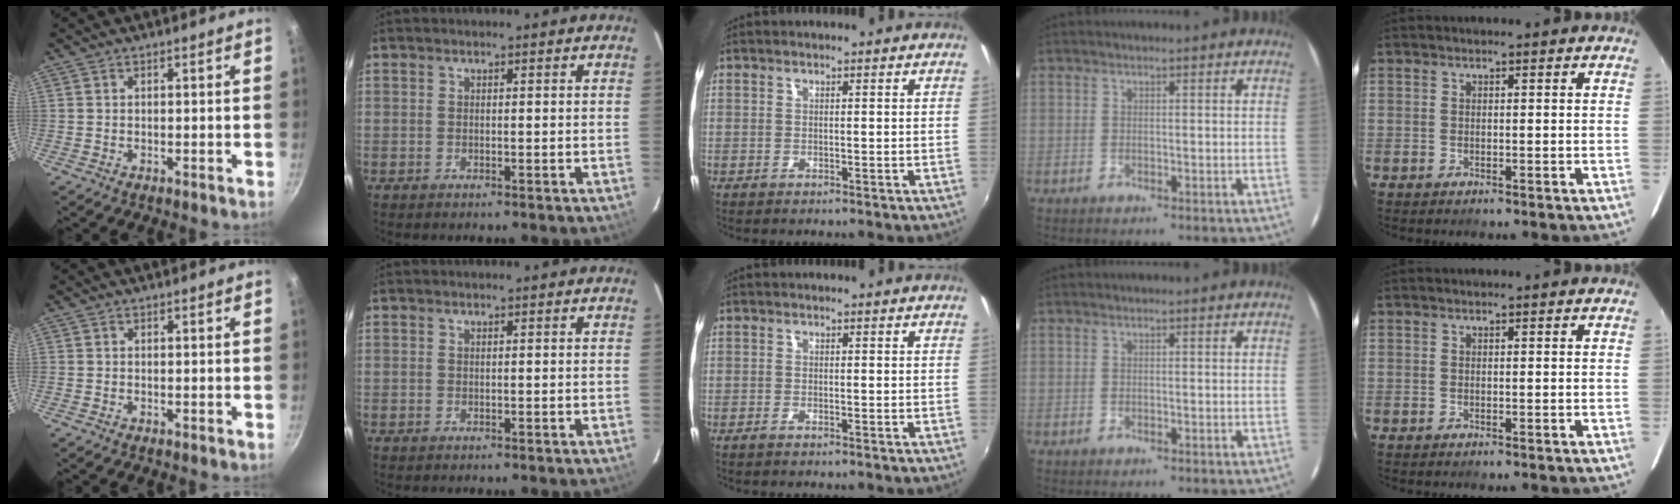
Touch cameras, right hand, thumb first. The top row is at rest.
{"middle": {"total": 0.8, "force": [-0.7, 0.1, 0.5], "torque": [-0.011, -0.002, -0.015]}}